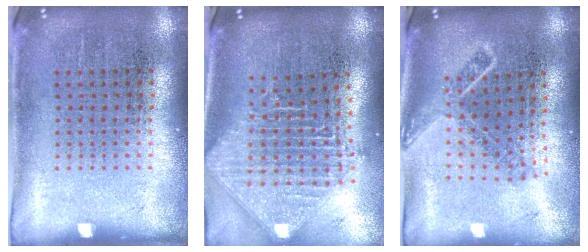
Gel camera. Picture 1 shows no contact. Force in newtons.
{"total": 2.5, "press": 1.9, "slide": 1.6}
{"total": 1.8, "press": 1.4, "slide": 1.2}